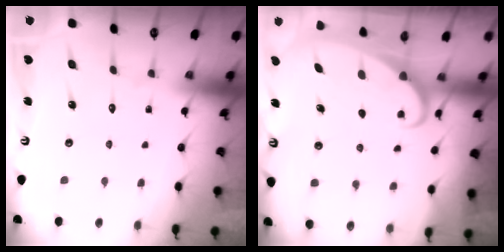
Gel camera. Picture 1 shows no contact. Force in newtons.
{"total": 1.9, "press": 1.9, "slide": 0.1}